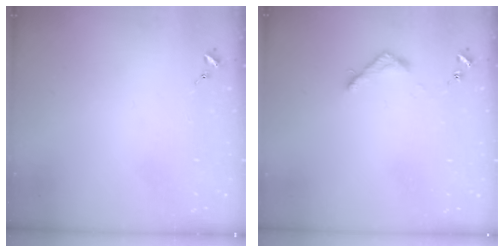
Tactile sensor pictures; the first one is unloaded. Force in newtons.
{"total": 3.6, "press": 3.6, "slide": 0.4}